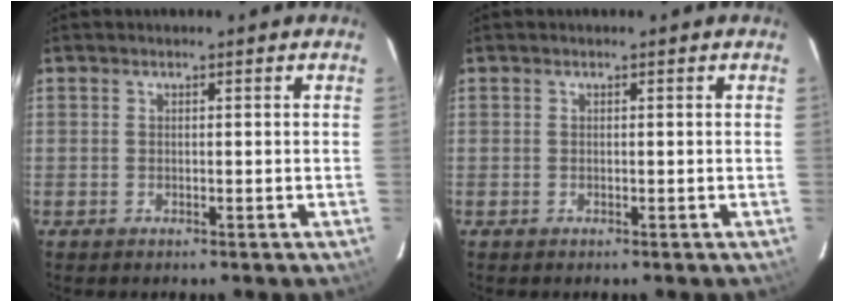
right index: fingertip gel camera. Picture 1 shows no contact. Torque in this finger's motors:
{"motor_torque": [0.00, 0.00, 0.03, 0.01]}